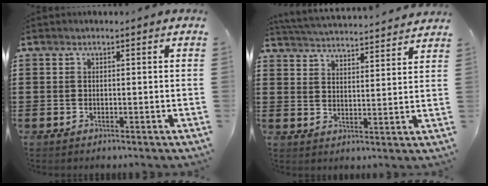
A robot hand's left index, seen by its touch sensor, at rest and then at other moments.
{"total": 4.4, "force": [4.3, -0.5, 0.2], "torque": [-0.023, -0.033, 0.073]}